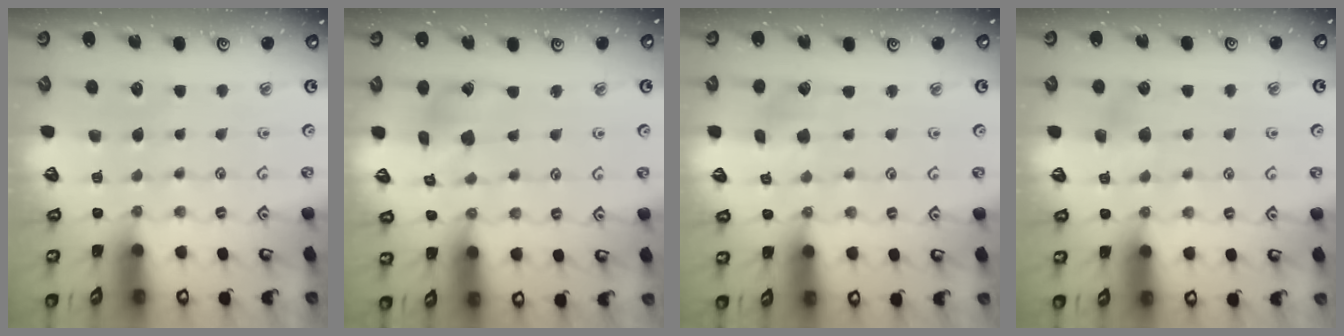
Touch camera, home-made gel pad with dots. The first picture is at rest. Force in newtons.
{"total": 6.9, "press": 6.9, "slide": 0.8}
{"total": 2.9, "press": 2.9, "slide": 0.2}
{"total": 4.0, "press": 4.0, "slide": 0.4}